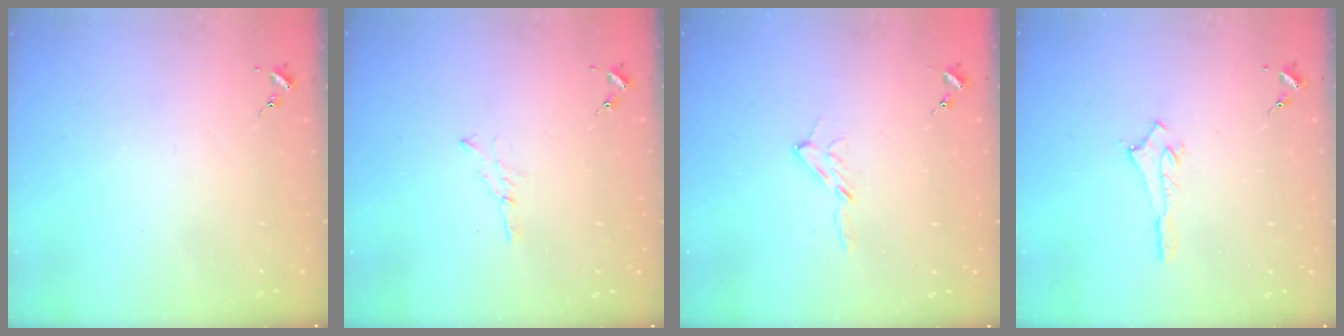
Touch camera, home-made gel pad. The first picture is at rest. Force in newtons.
{"total": 2.8, "press": 2.8, "slide": 0.3}
{"total": 5.3, "press": 5.3, "slide": 0.7}
{"total": 2.9, "press": 2.9, "slide": 0.2}